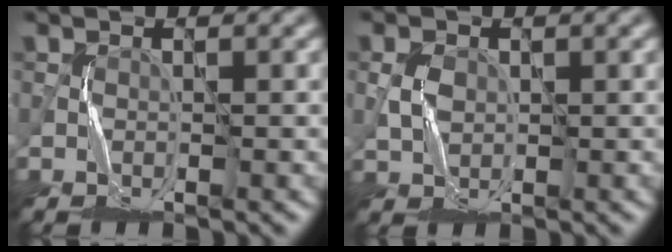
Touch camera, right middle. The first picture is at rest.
{"total": 1.5, "force": [0.5, 1.2, 0.8], "torque": [-0.020, 0.001, 0.011]}